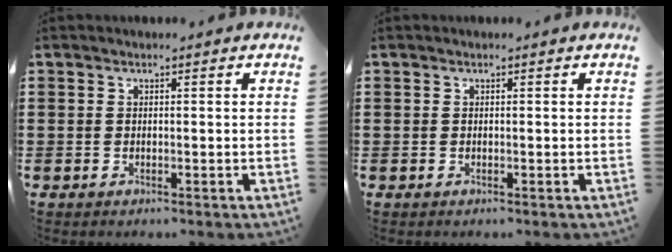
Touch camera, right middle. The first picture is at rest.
{"total": 0.0}